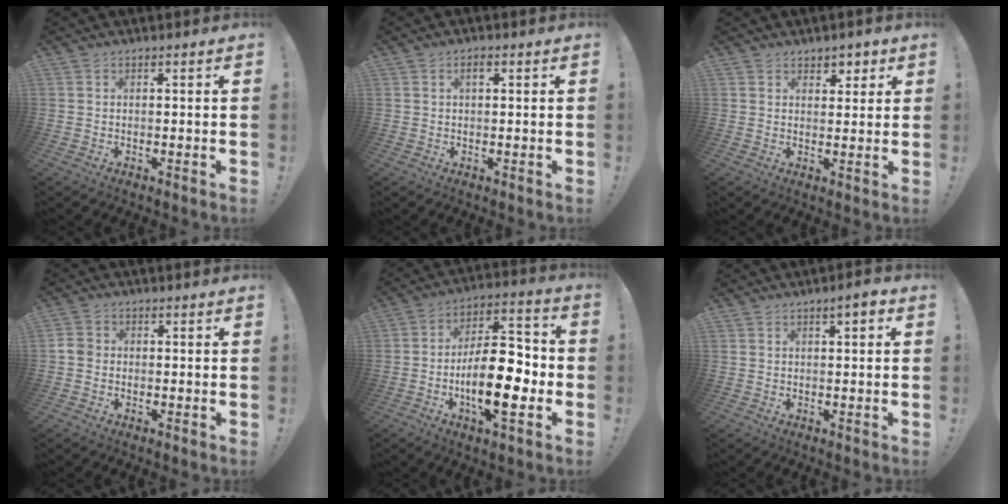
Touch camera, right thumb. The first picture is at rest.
{"total": 1.9, "force": [0.7, 0.8, 1.5], "torque": [-0.022, 0.002, 0.008]}
{"total": 3.8, "force": [2.5, 2.8, 0.6], "torque": [0.010, -0.019, 0.042]}
{"total": 3.2, "force": [-0.8, 2.7, 1.5], "torque": [-0.036, 0.011, -0.014]}
{"total": 18.8, "force": [-5.1, 7.5, 16.5], "torque": [-0.271, 0.019, -0.080]}
{"total": 3.3, "force": [1.2, 1.0, 2.8], "torque": [-0.036, -0.002, 0.017]}